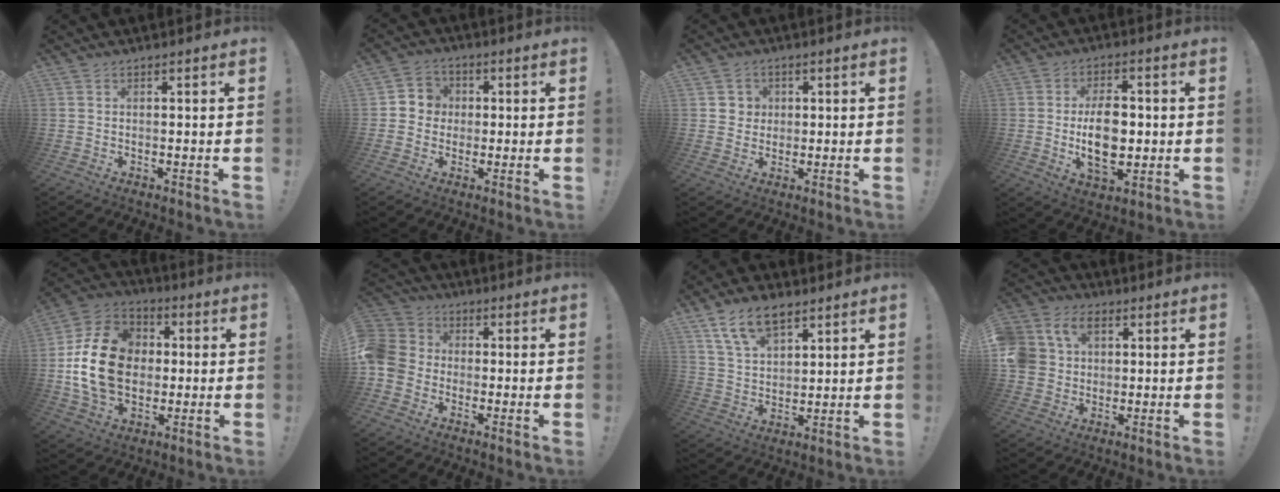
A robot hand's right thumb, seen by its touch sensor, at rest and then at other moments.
{"total": 6.2, "force": [-0.2, 6.1, 1.3], "torque": [-0.013, 0.008, -0.002]}
{"total": 4.6, "force": [1.2, 4.4, 0.6], "torque": [-0.003, -0.004, 0.022]}
{"total": 12.8, "force": [-0.6, 8.1, 10.0], "torque": [-0.174, -0.006, -0.016]}
{"total": 20.4, "force": [0.1, 15.9, 12.9], "torque": [-0.216, 0.024, 0.014]}
{"total": 9.0, "force": [-2.4, 7.8, 3.8], "torque": [-0.088, 0.027, -0.043]}
{"total": 11.6, "force": [7.3, 6.4, 6.3], "torque": [-0.108, -0.028, 0.138]}
{"total": 11.5, "force": [3.6, 9.3, 5.8], "torque": [-0.120, -0.008, 0.073]}